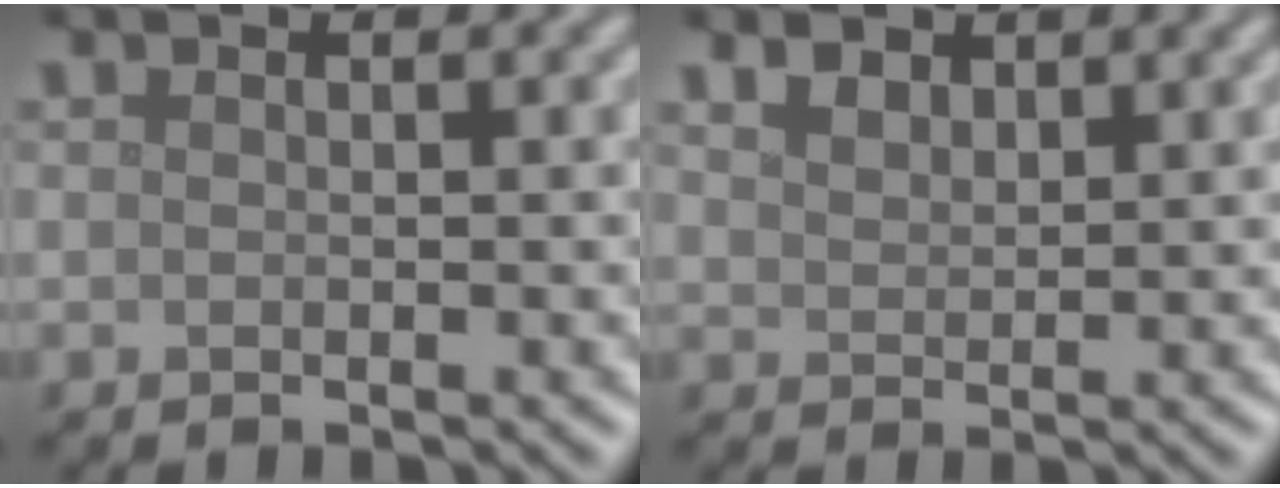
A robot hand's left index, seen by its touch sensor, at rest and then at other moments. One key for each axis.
{"total": 2.2, "fx": 1.8, "fy": 1.1, "fz": 0.8, "tx": -0.020, "ty": 0.000, "tz": 0.036}